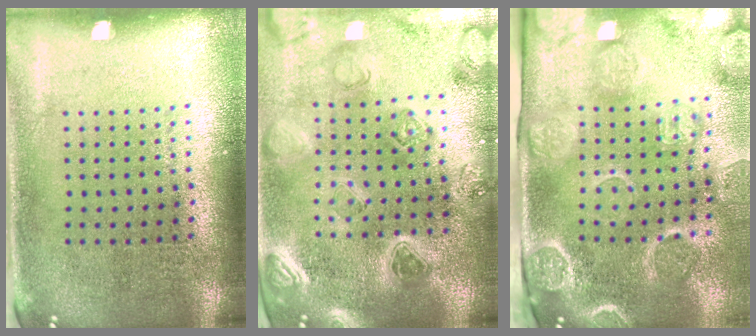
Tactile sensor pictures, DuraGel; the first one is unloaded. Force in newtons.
{"total": 2.5, "press": 2.5, "slide": 0.3}
{"total": 4.2, "press": 3.4, "slide": 2.5}